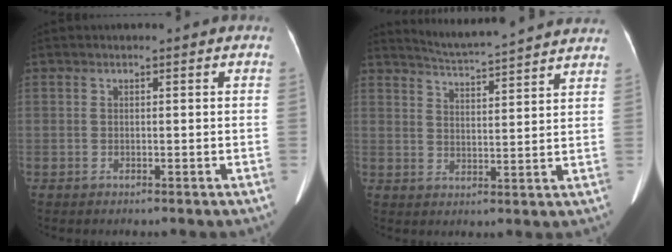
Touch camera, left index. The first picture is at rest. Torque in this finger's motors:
{"motor_torque": [0.14, -0.14, 0.01, 0.00]}